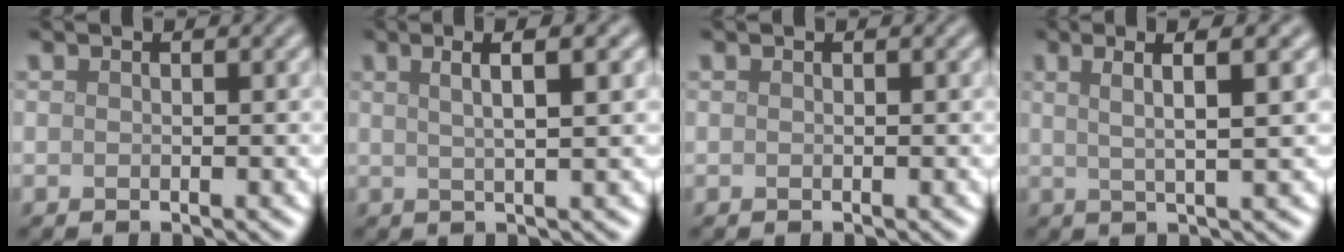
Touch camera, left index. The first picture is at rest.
{"total": 4.2, "force": [1.8, 1.1, 3.7], "torque": [-0.040, 0.012, 0.015]}
{"total": 0.0}
{"total": 5.0, "force": [2.3, 1.1, 4.3], "torque": [-0.062, 0.010, 0.021]}